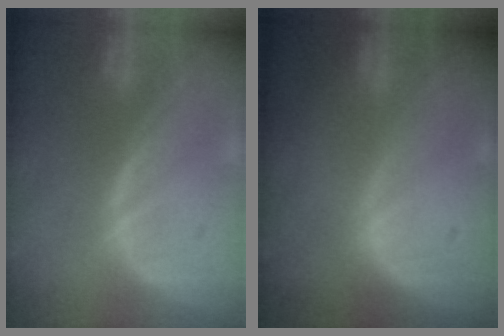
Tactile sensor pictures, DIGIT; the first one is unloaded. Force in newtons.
{"total": 0.0}